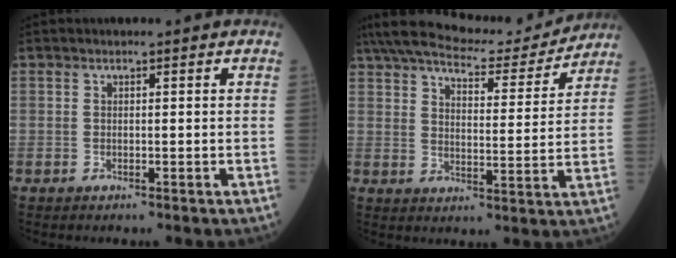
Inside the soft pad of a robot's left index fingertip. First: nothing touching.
{"total": 18.3, "force": [16.4, 3.9, 7.2], "torque": [-0.124, 0.011, 0.234]}